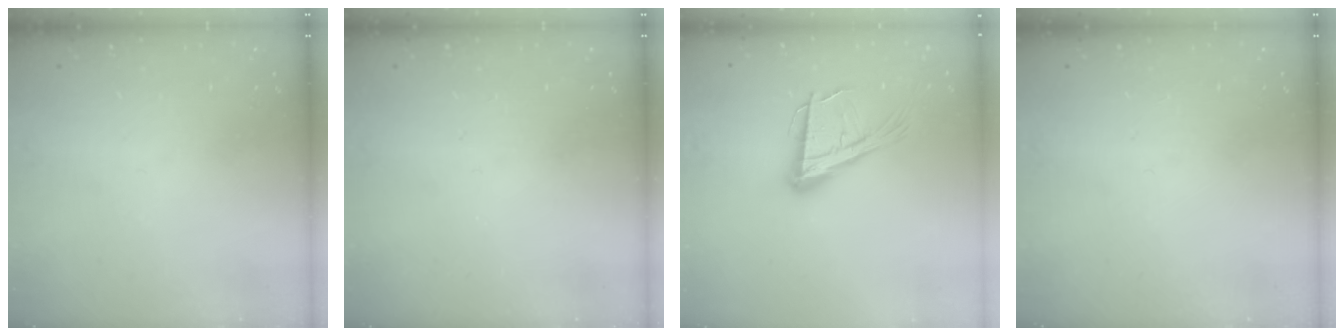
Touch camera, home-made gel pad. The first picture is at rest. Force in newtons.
{"total": 0.0}
{"total": 17.0, "press": 16.5, "slide": 3.9}
{"total": 0.0}